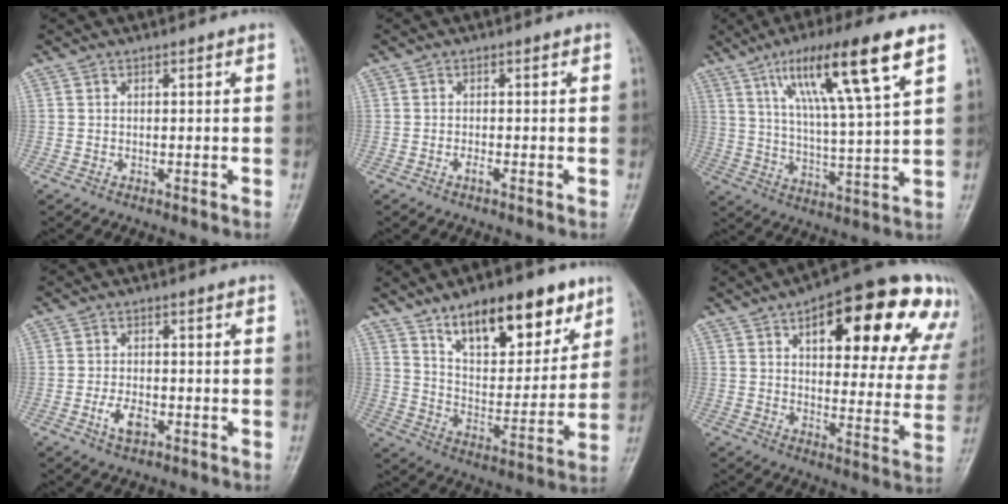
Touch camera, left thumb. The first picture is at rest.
{"total": 0.8, "force": [-0.7, 0.1, 0.5], "torque": [-0.012, 0.001, -0.013]}
{"total": 16.7, "force": [8.6, 2.0, 14.2], "torque": [-0.243, -0.024, 0.151]}
{"total": 3.8, "force": [-1.7, 2.0, 2.7], "torque": [-0.052, 0.006, -0.029]}
{"total": 18.5, "force": [11.5, 8.1, 12.0], "torque": [-0.129, -0.060, 0.193]}
{"total": 25.3, "force": [12.5, 10.4, 19.3], "torque": [-0.210, -0.003, 0.167]}